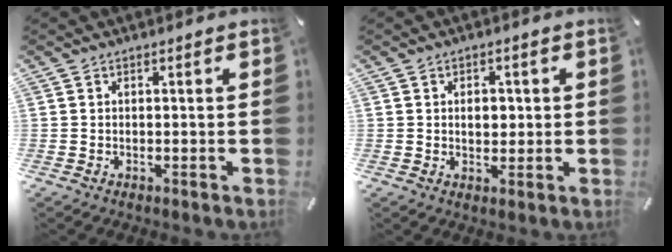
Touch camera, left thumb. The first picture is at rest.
{"total": 3.6, "force": [0.2, 2.7, 2.4], "torque": [-0.025, -0.004, -0.003]}